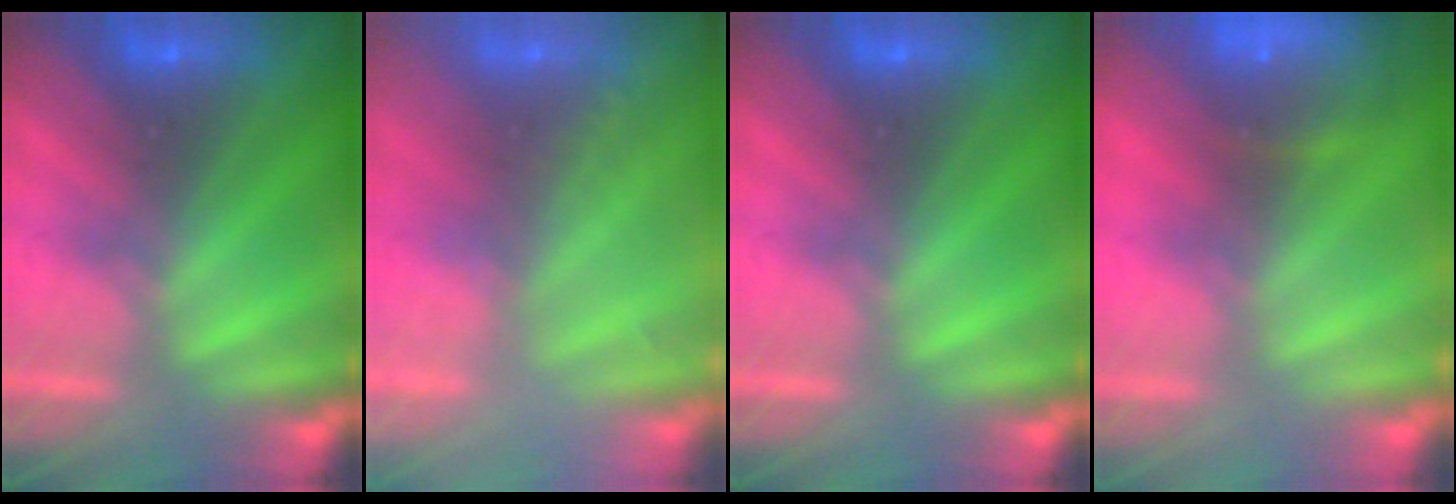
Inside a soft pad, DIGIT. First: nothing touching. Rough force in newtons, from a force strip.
{"total": 1.6}
{"total": 0.0}
{"total": 8.0}